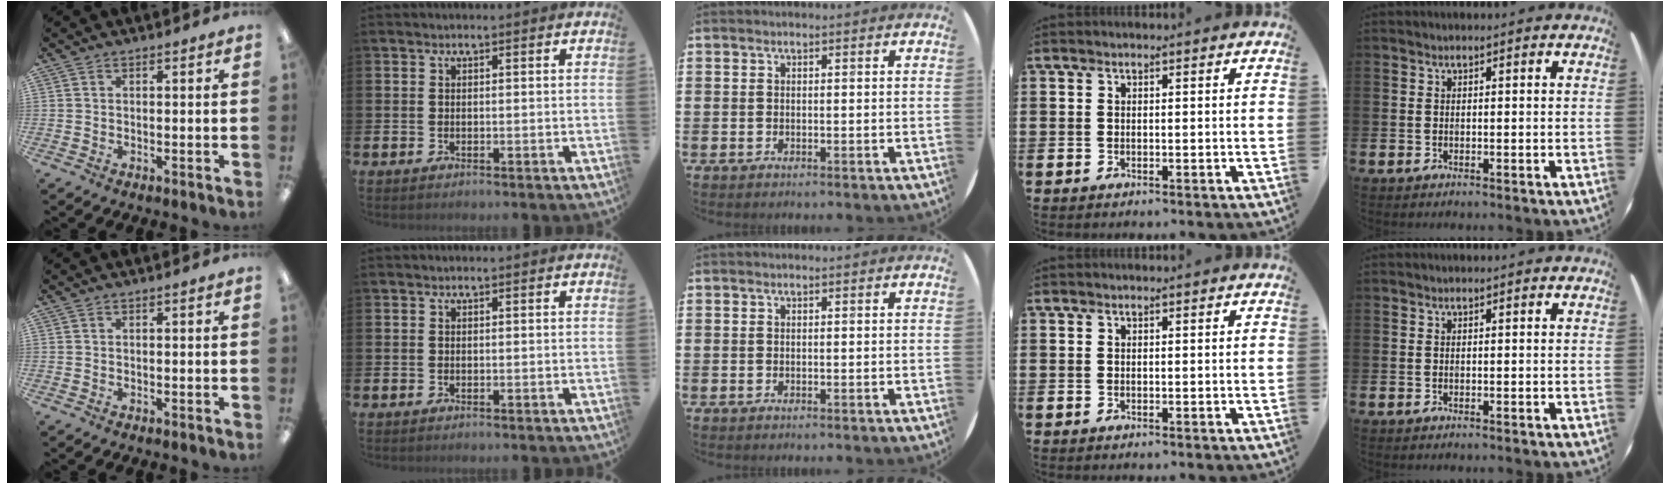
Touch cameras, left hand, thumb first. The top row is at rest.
{}